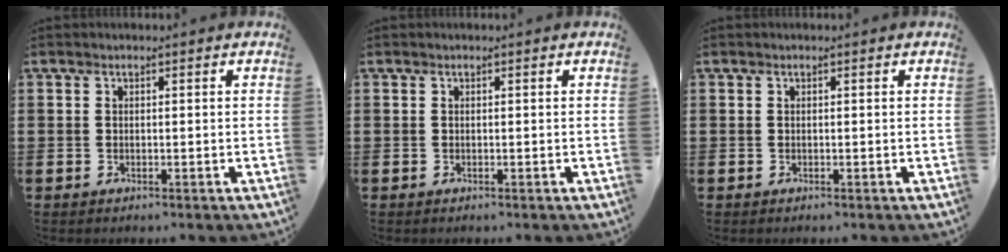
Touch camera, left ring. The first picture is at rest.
{"total": 0.0}
{"total": 0.0}